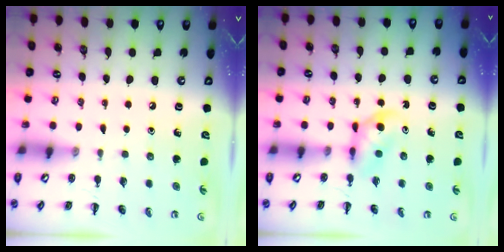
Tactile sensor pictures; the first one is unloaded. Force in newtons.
{"total": 4.2, "press": 4.0, "slide": 1.2}